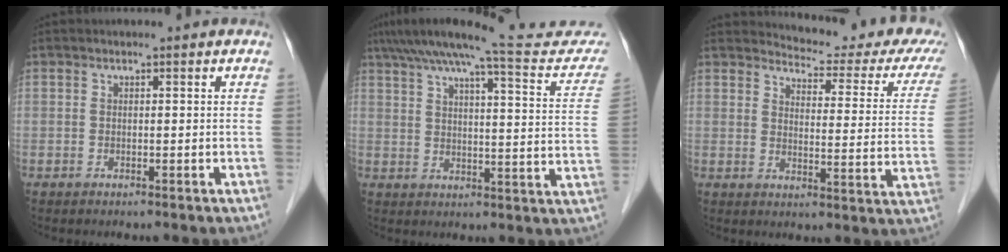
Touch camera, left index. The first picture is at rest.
{"total": 20.0, "force": [18.2, 1.8, 8.1], "torque": [-0.115, -0.015, 0.229]}
{"total": 16.2, "force": [15.2, 2.2, 5.0], "torque": [-0.051, -0.070, 0.158]}